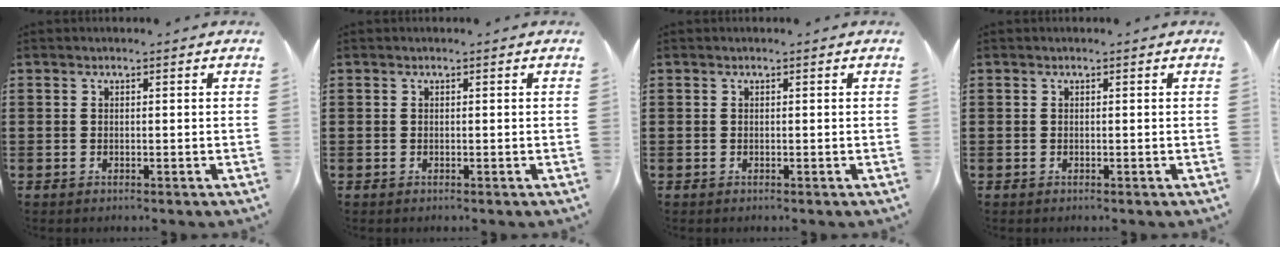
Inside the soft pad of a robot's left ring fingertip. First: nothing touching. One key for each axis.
{"total": 0.0}
{"total": 0.0}
{"total": 0.0}